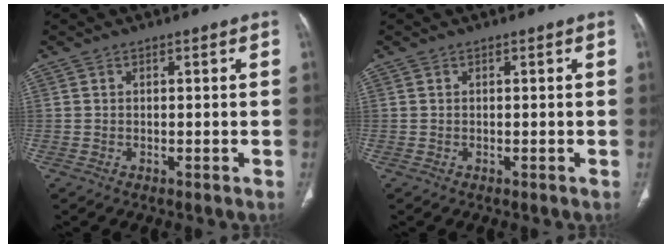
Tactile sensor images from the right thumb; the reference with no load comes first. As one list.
[{"total": 0.0}]